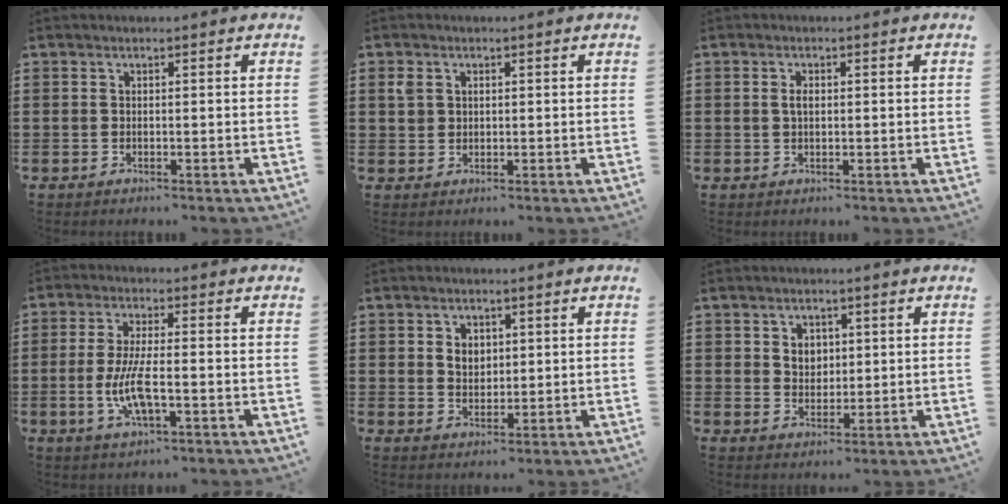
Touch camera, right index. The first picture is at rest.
{"total": 2.3, "force": [1.1, 1.7, 1.0], "torque": [-0.025, 0.008, 0.020]}
{"total": 1.5, "force": [0.2, 0.6, 1.4], "torque": [-0.028, 0.005, 0.002]}
{"total": 7.1, "force": [-1.7, 2.0, 6.6], "torque": [-0.145, -0.011, -0.036]}
{"total": 2.8, "force": [0.8, 2.1, 1.6], "torque": [-0.039, 0.009, 0.014]}
{"total": 2.9, "force": [1.1, 2.4, 1.3], "torque": [-0.033, 0.009, 0.018]}